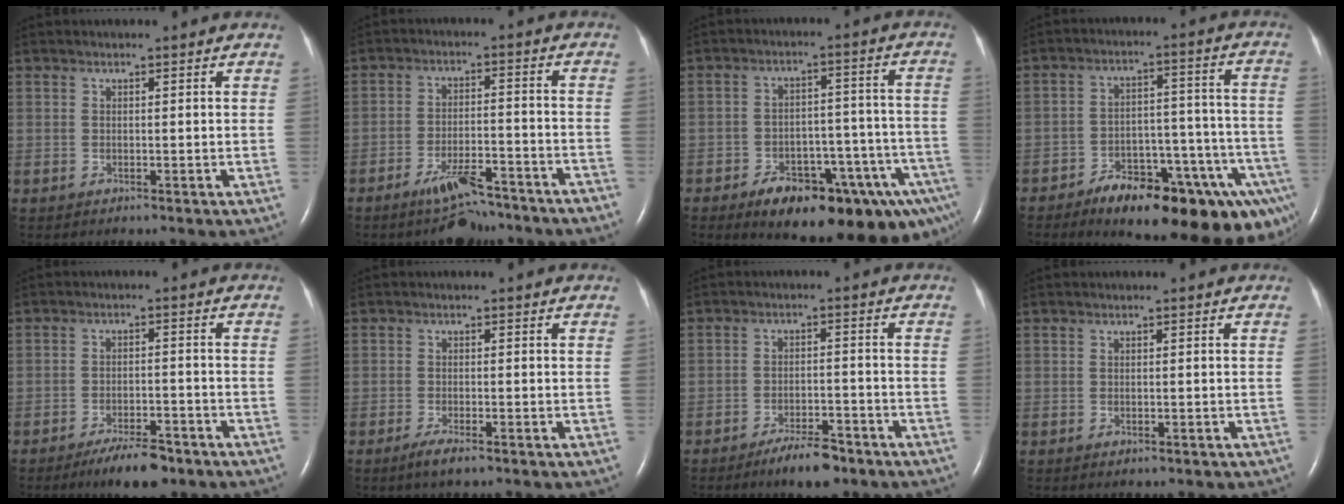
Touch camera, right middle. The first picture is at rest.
{"total": 8.6, "force": [-7.1, 1.9, 4.6], "torque": [-0.072, -0.006, -0.110]}
{"total": 18.7, "force": [-11.7, 6.2, 13.2], "torque": [-0.102, 0.036, -0.158]}
{"total": 20.8, "force": [-14.8, 6.0, 13.3], "torque": [-0.091, 0.033, -0.199]}
{"total": 6.3, "force": [-4.7, 1.7, 3.8], "torque": [-0.068, -0.004, -0.073]}
{"total": 2.5, "force": [-1.7, 0.3, 1.8], "torque": [-0.043, -0.006, -0.033]}
{"total": 5.9, "force": [-4.5, 1.5, 3.5], "torque": [-0.064, -0.002, -0.071]}
{"total": 0.8, "force": [-0.4, 0.4, 0.5], "torque": [-0.010, -0.001, -0.001]}